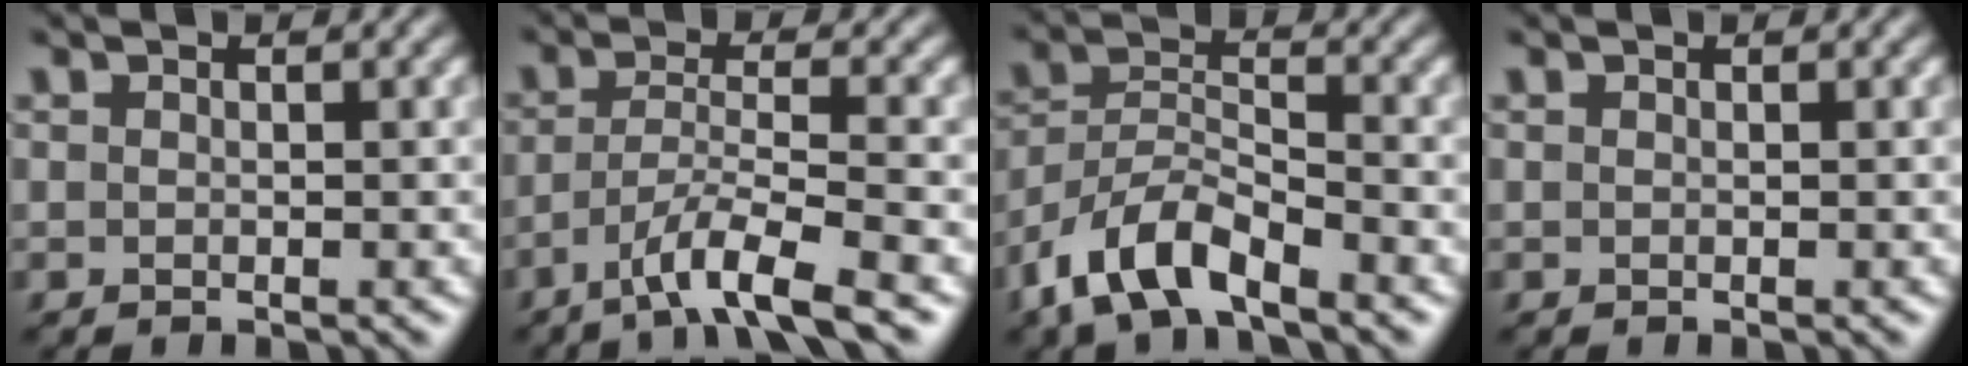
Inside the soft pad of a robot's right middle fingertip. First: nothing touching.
{"total": 5.6, "force": [-3.6, 0.8, 4.2], "torque": [-0.074, 0.002, -0.070]}
{"total": 6.7, "force": [-4.7, 2.4, 4.1], "torque": [-0.077, 0.001, -0.098]}
{"total": 0.0}